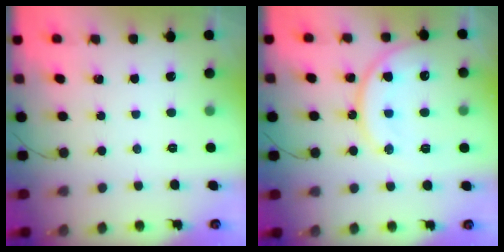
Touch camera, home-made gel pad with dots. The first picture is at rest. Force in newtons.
{"total": 14.0, "press": 14.0, "slide": 1.2}